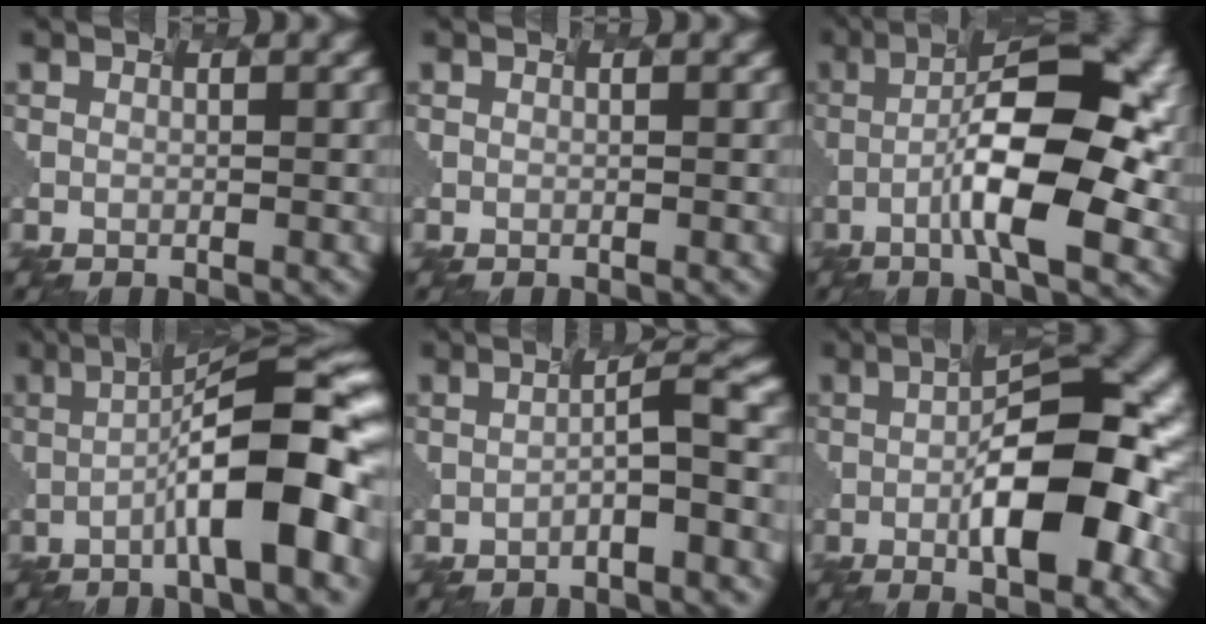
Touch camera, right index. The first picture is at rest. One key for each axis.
{"total": 0.0}
{"total": 10.2, "fx": -2.0, "fy": 2.7, "fz": 9.6, "tx": -0.172, "ty": 0.002, "tz": -0.030}
{"total": 9.5, "fx": -2.3, "fy": 1.2, "fz": 9.2, "tx": -0.145, "ty": 0.009, "tz": -0.034}
{"total": 3.0, "fx": -1.3, "fy": -0.2, "fz": 2.7, "tx": -0.052, "ty": 0.015, "tz": -0.024}
{"total": 9.1, "fx": -1.4, "fy": 2.6, "fz": 8.6, "tx": -0.146, "ty": -0.005, "tz": -0.016}